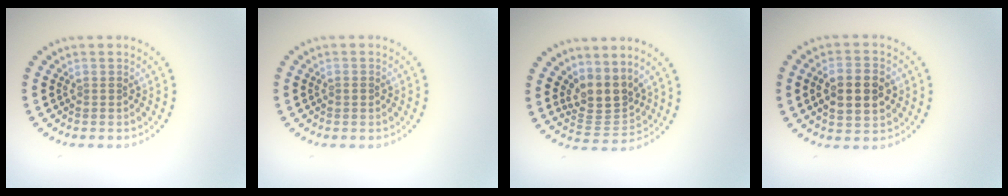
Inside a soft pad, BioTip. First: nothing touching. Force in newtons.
{"total": 0.7, "press": 0.7, "slide": 0.3}
{"total": 3.6, "press": 2.7, "slide": 2.4}
{"total": 5.0, "press": 5.0, "slide": 0.2}